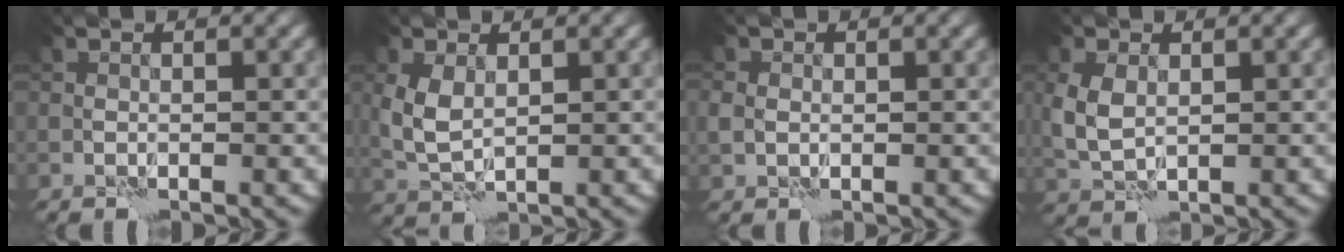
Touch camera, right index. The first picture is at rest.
{"total": 3.0, "force": [0.9, 1.7, 2.3], "torque": [-0.061, 0.000, 0.024]}
{"total": 1.5, "force": [0.2, 1.3, 0.9], "torque": [-0.020, -0.006, 0.008]}
{"total": 3.1, "force": [0.8, 2.0, 2.2], "torque": [-0.062, -0.002, 0.018]}